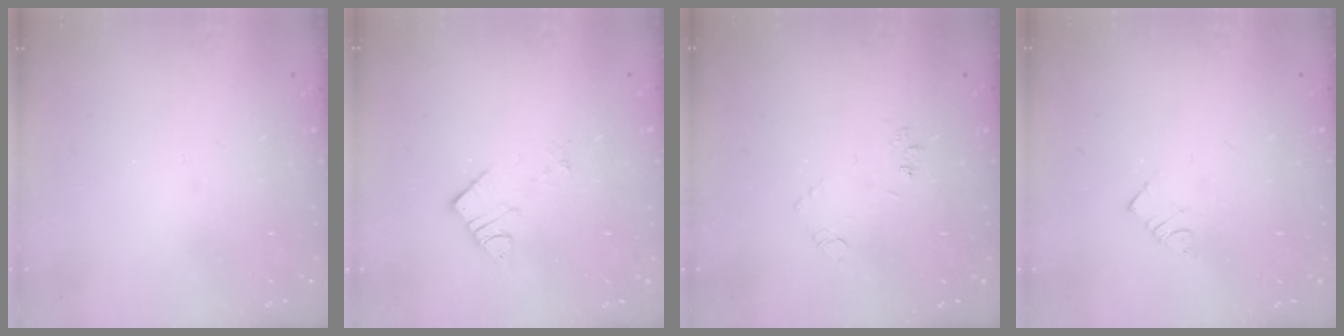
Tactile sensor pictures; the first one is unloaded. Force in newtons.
{"total": 5.8, "press": 5.8, "slide": 0.0}
{"total": 7.9, "press": 7.9, "slide": 0.6}
{"total": 2.5, "press": 2.5, "slide": 0.1}